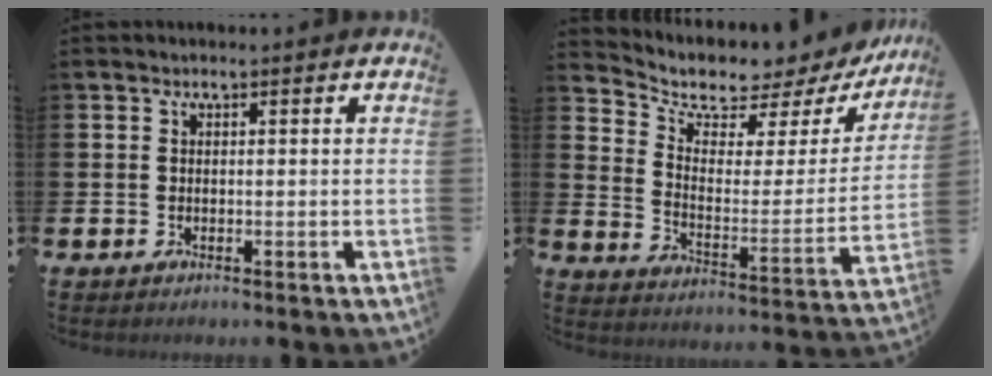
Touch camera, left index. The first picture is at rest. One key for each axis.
{"total": 5.9, "fx": 5.3, "fy": 2.4, "fz": 1.1, "tx": -0.056, "ty": -0.047, "tz": 0.085}